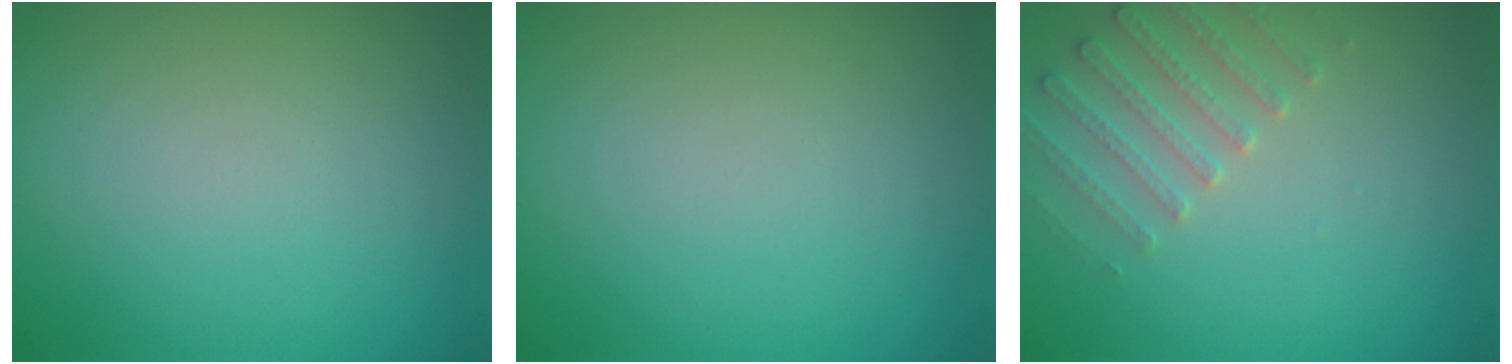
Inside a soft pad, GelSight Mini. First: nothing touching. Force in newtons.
{"total": 0.0}
{"total": 2.6, "press": 2.6, "slide": 0.6}